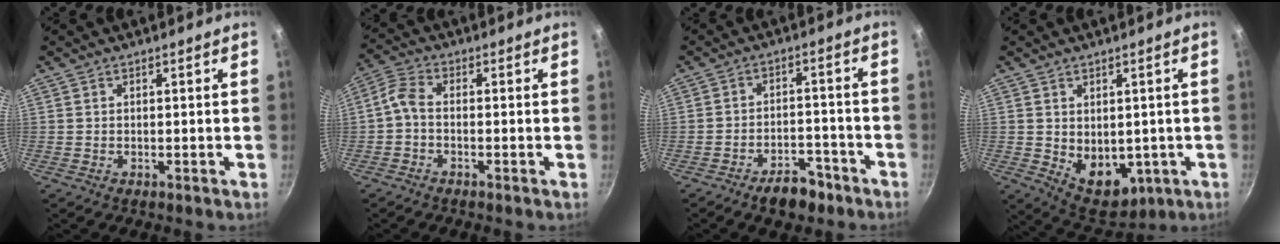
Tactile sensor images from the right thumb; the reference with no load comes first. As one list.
[{"total": 4.0, "force": [-1.3, 2.3, 3.0], "torque": [-0.077, 0.022, -0.039]}, {"total": 7.3, "force": [-5.1, 3.7, 3.7], "torque": [-0.039, 0.045, -0.071]}, {"total": 9.5, "force": [-0.6, 6.7, 6.8], "torque": [-0.069, -0.018, 0.017]}]